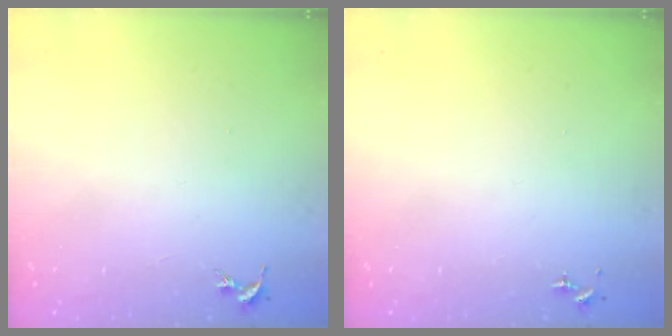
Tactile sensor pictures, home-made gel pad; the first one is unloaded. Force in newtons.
{"total": 0.0}